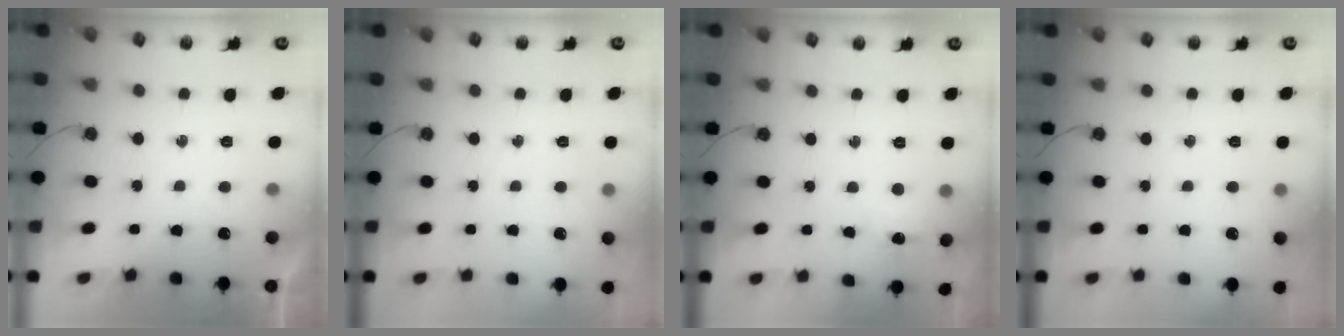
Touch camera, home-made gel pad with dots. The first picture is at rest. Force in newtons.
{"total": 0.0}
{"total": 6.5, "press": 6.4, "slide": 0.6}
{"total": 0.0}